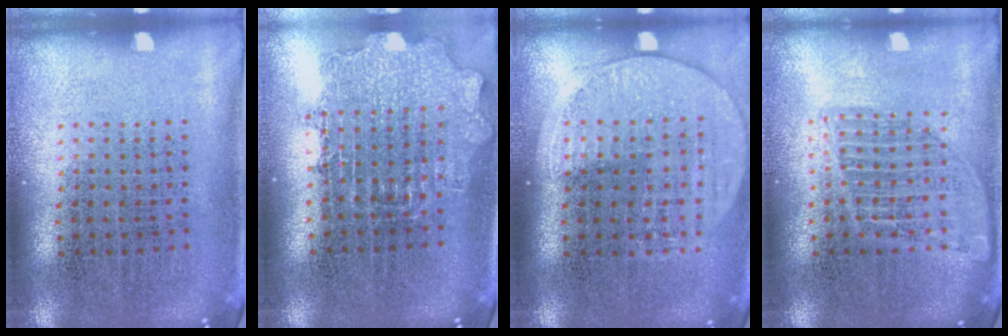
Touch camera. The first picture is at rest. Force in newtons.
{"total": 1.6, "press": 1.3, "slide": 0.8}
{"total": 1.5, "press": 1.4, "slide": 0.5}
{"total": 1.5, "press": 1.4, "slide": 0.7}